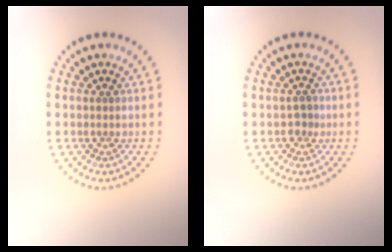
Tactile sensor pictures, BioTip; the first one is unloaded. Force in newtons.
{"total": 1.2, "press": 1.1, "slide": 0.3}